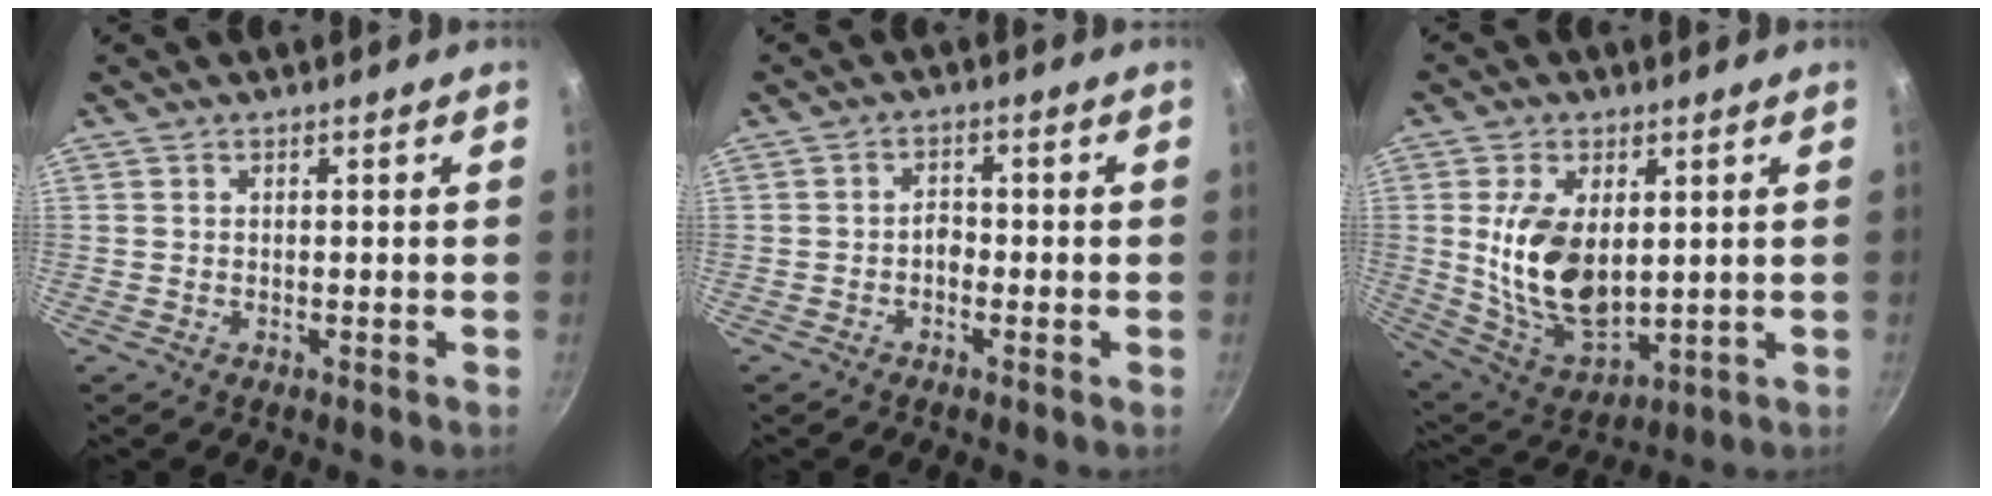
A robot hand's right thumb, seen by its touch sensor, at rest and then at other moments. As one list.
[{"total": 2.0, "force": [-1.0, 1.3, 1.3], "torque": [-0.013, 0.014, -0.020]}, {"total": 14.8, "force": [2.0, 8.6, 12.0], "torque": [-0.207, -0.024, 0.054]}]